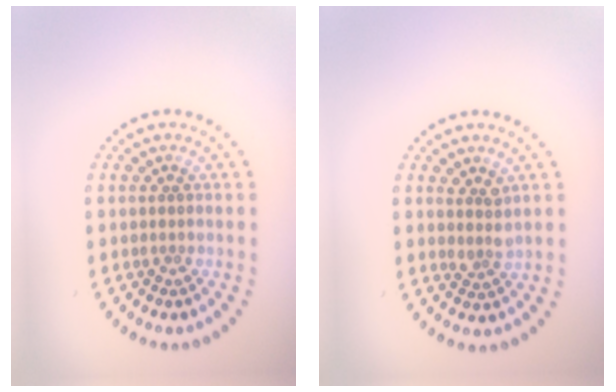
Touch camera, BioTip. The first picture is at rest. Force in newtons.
{"total": 1.7, "press": 1.4, "slide": 1.0}